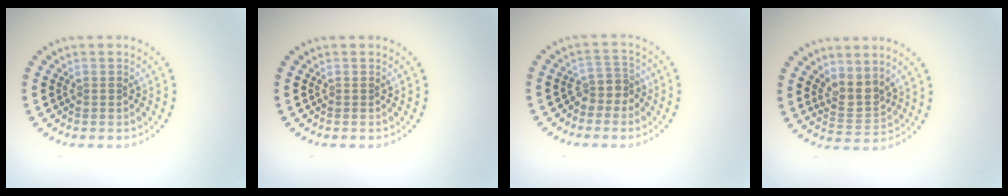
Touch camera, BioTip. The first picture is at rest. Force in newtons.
{"total": 0.0}
{"total": 2.3, "press": 1.8, "slide": 1.5}
{"total": 2.6, "press": 2.1, "slide": 1.7}